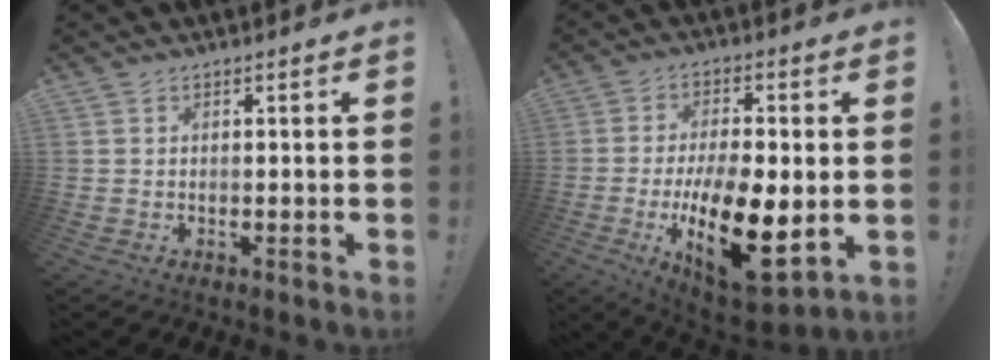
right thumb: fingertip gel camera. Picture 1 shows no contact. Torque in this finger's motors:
{"motor_torque": [0.18, 0.96, 1.56, -1.21, 0.52]}